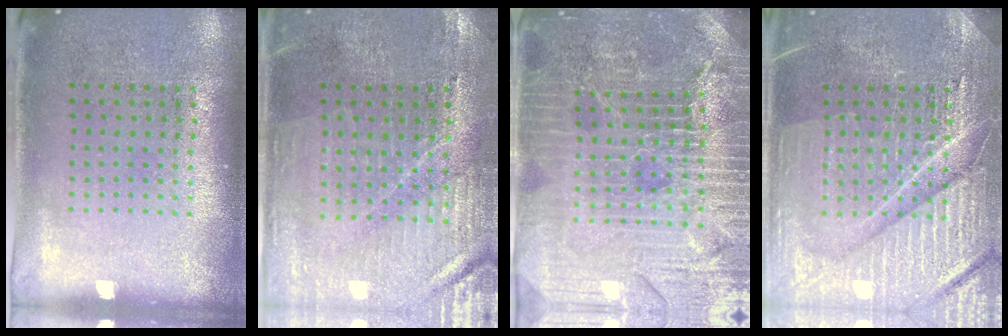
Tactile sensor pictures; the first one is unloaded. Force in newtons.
{"total": 1.1, "press": 1.1, "slide": 0.2}
{"total": 5.2, "press": 4.8, "slide": 2.1}
{"total": 4.8, "press": 4.8, "slide": 0.5}